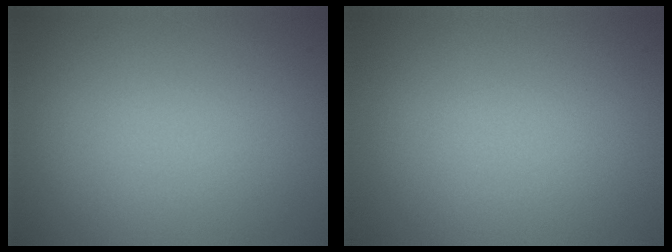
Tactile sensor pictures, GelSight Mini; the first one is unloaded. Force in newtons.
{"total": 0.0}